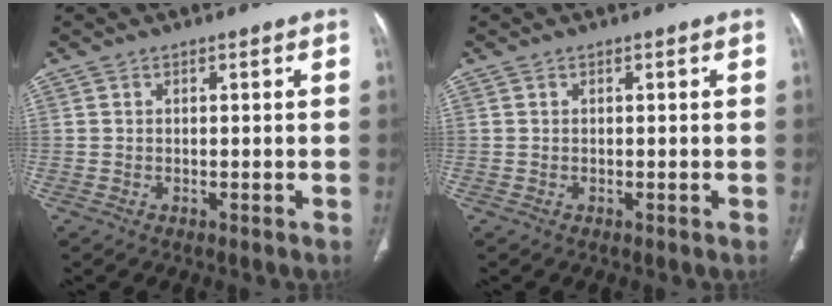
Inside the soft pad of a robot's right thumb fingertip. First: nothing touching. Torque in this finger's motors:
{"motor_torque": [-0.07, 0.08, -0.10, 0.10, 0.00]}